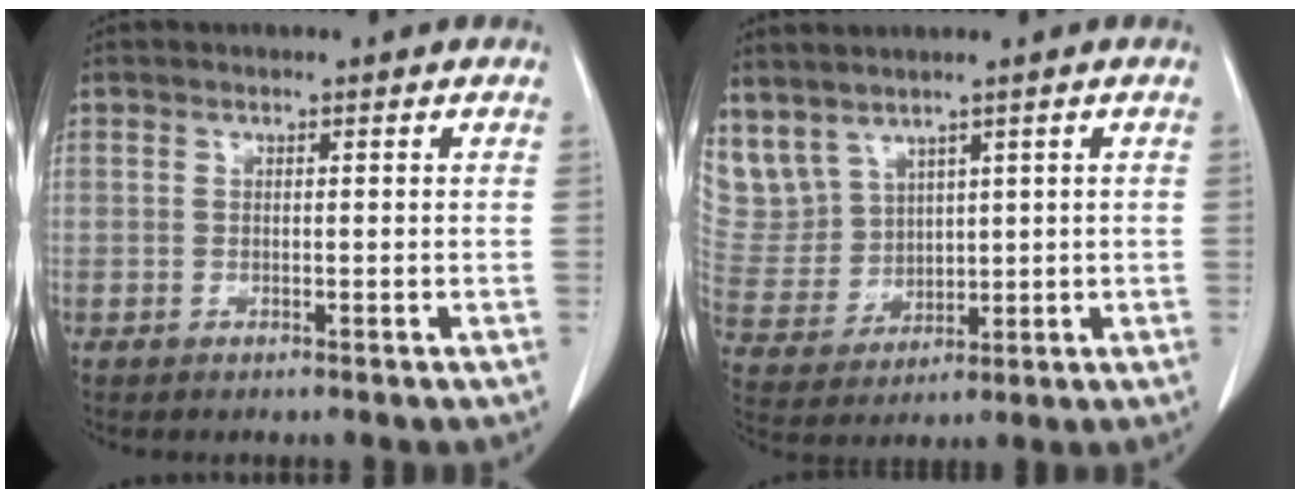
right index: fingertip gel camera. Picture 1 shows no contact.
{"total": 10.2, "force": [6.8, 7.1, 2.8], "torque": [-0.088, 0.027, 0.170]}